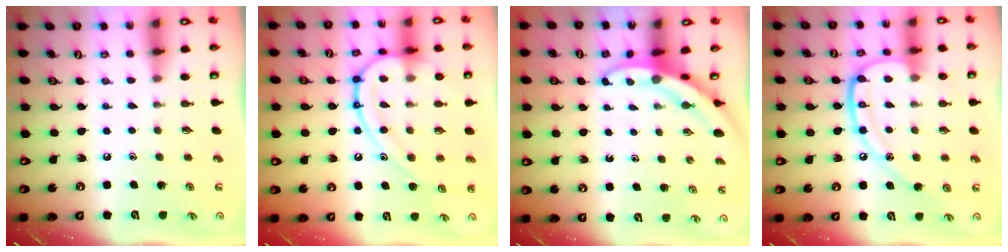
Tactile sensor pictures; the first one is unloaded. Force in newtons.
{"total": 15.6, "press": 15.6, "slide": 0.9}
{"total": 3.2, "press": 3.2, "slide": 0.3}
{"total": 14.5, "press": 14.5, "slide": 0.8}